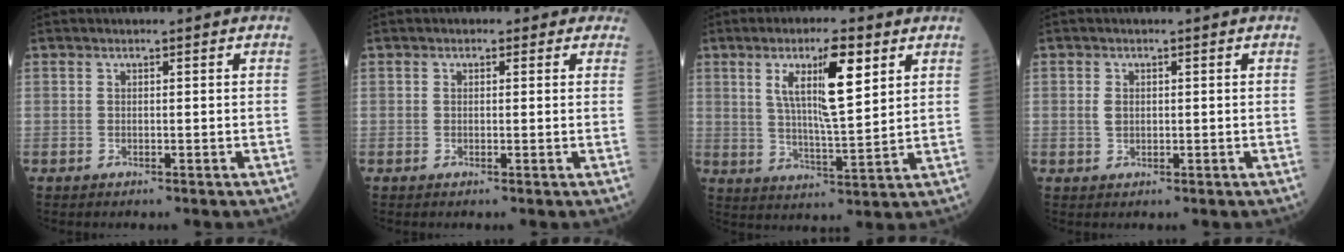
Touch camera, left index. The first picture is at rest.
{"total": 1.6, "force": [0.8, 1.4, 0.2], "torque": [0.011, 0.000, -0.001]}
{"total": 10.2, "force": [4.4, 1.3, 9.1], "torque": [-0.164, 0.003, 0.079]}
{"total": 1.6, "force": [0.2, 1.3, 1.0], "torque": [-0.023, 0.003, 0.007]}